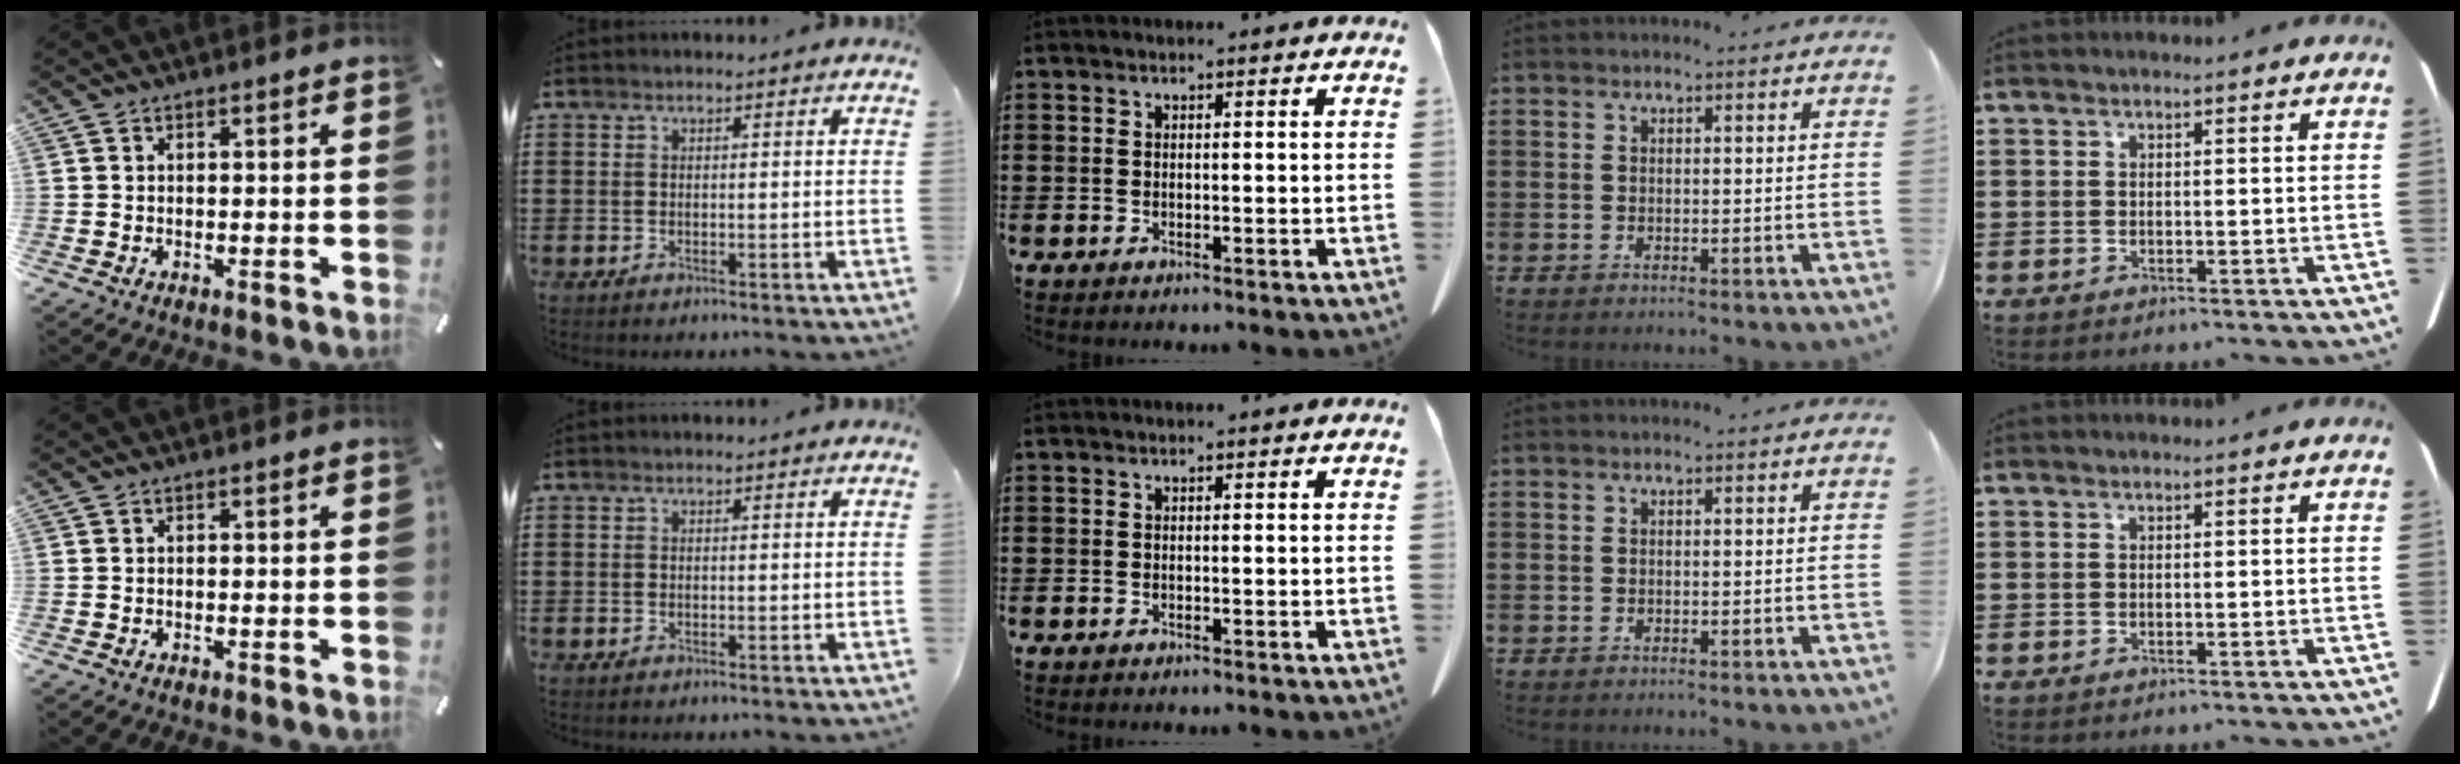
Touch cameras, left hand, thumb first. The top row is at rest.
{}